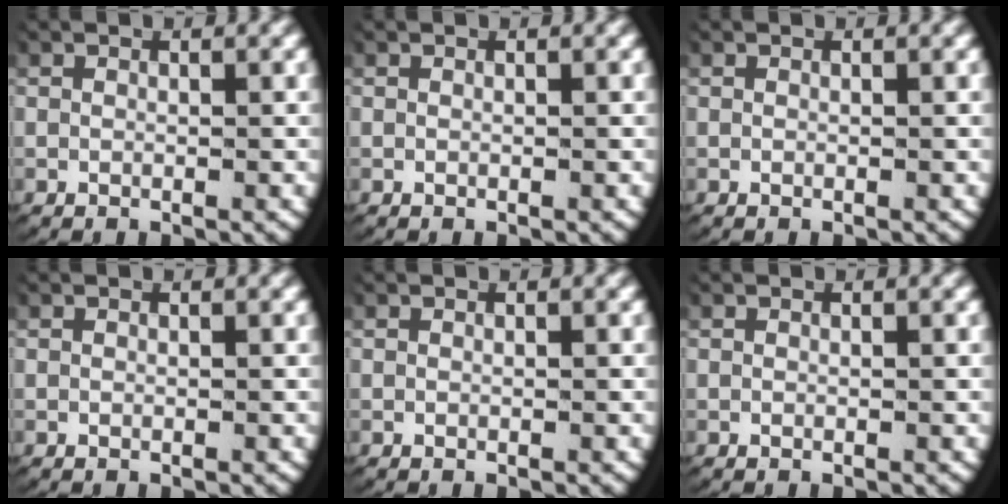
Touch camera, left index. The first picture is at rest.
{"total": 0.0}
{"total": 0.0}
{"total": 0.0}
{"total": 0.0}
{"total": 0.0}